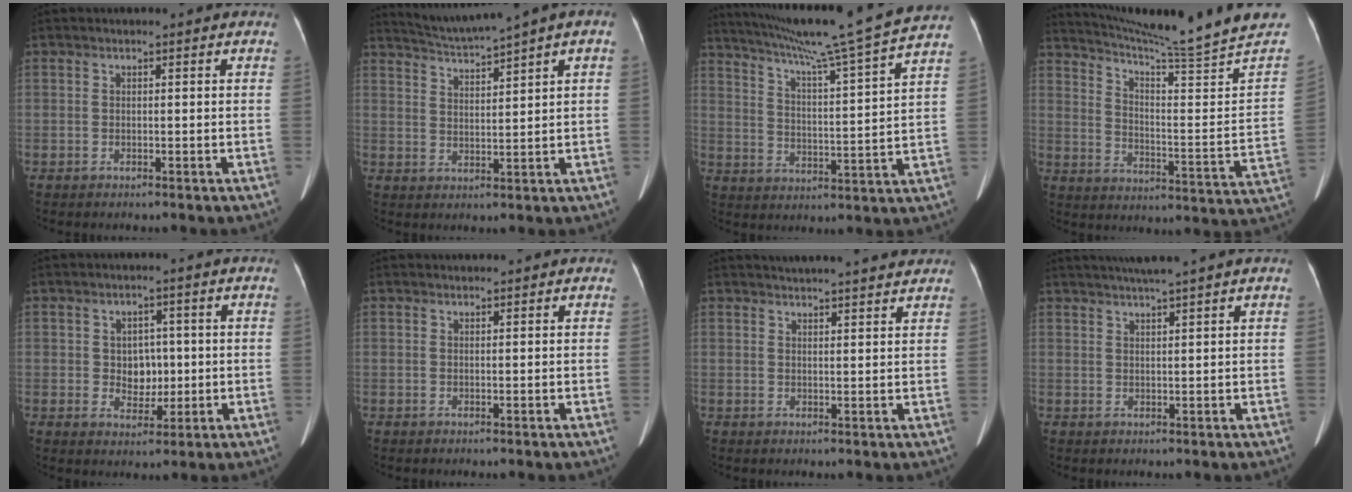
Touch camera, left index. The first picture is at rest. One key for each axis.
{"total": 5.8, "fx": 4.9, "fy": -1.3, "fz": 2.9, "tx": -0.053, "ty": 0.004, "tz": 0.091}
{"total": 20.9, "fx": 17.8, "fy": -2.4, "fz": 10.6, "tx": -0.185, "ty": -0.024, "tz": 0.248}
{"total": 20.7, "fx": 18.5, "fy": -3.0, "fz": 8.7, "tx": -0.145, "ty": -0.095, "tz": 0.254}
{"total": 4.3, "fx": 0.0, "fy": 3.4, "fz": 2.6, "tx": -0.040, "ty": 0.008, "tz": 0.007}
{"total": 1.1, "fx": 1.1, "fy": 0.2, "fz": 0.3, "tx": -0.008, "ty": 0.015, "tz": 0.019}
{"total": 11.4, "fx": 10.6, "fy": 0.8, "fz": 4.1, "tx": -0.058, "ty": 0.012, "tz": 0.128}
{"total": 5.4, "fx": 4.5, "fy": -1.4, "fz": 2.8, "tx": -0.043, "ty": 0.013, "tz": 0.071}